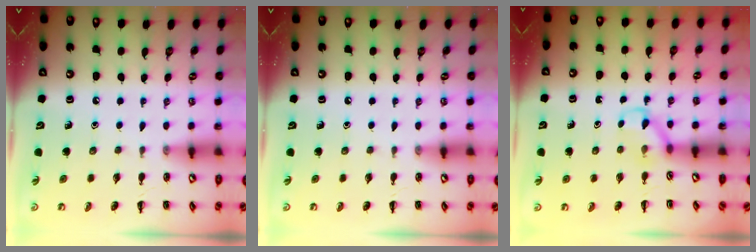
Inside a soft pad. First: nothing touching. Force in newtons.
{"total": 0.0}
{"total": 3.1, "press": 2.9, "slide": 1.3}